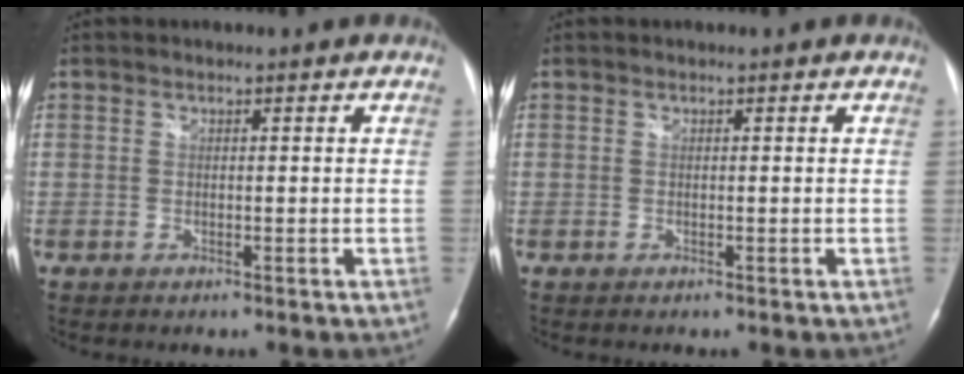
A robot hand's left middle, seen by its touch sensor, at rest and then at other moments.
{"total": 0.0}